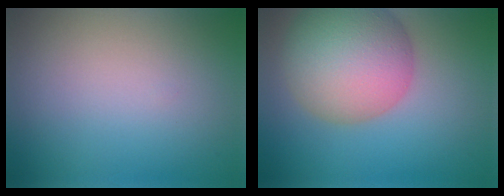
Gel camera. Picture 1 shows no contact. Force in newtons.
{"total": 10.6, "press": 10.6, "slide": 0.4}